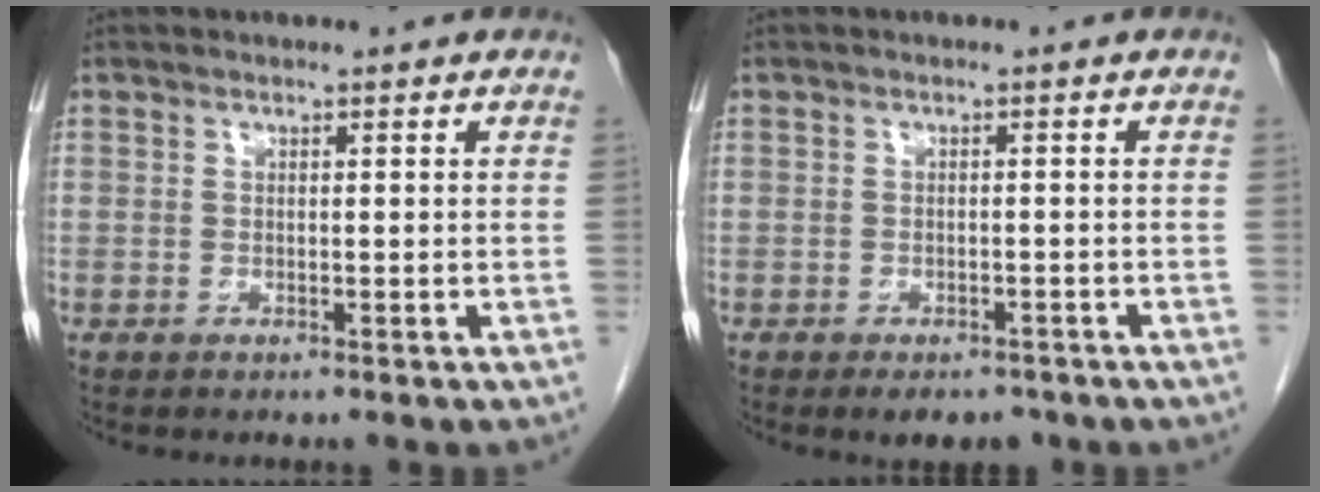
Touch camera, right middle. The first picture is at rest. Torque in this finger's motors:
{"motor_torque": [0.59, -0.34, 0.07, 0.01]}